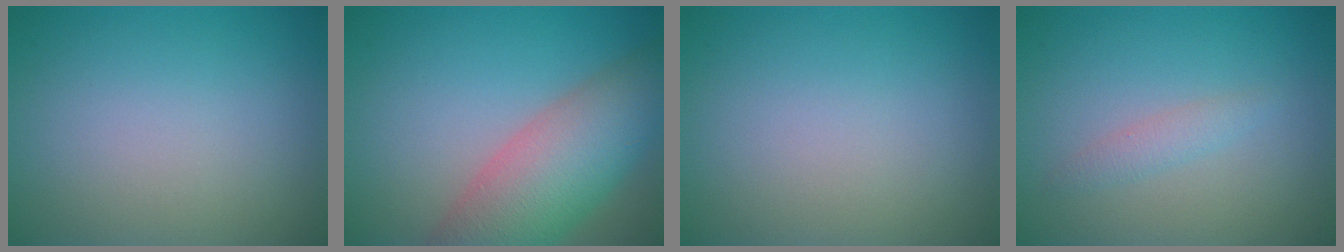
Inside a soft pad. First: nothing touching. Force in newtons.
{"total": 8.3, "press": 8.3, "slide": 0.4}
{"total": 0.0}
{"total": 1.3, "press": 1.3, "slide": 0.0}